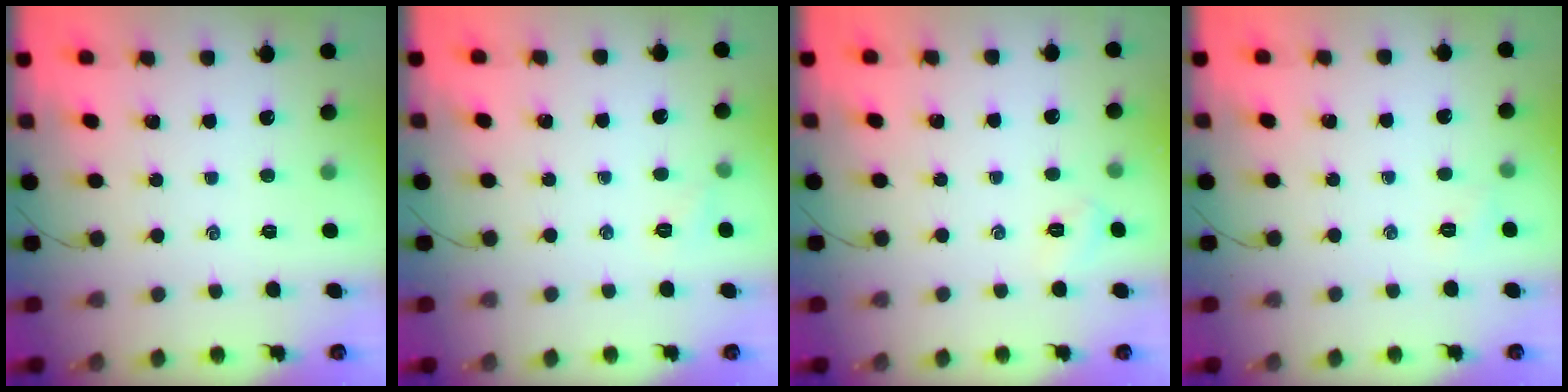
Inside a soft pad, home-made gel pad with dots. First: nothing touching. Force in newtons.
{"total": 4.2, "press": 4.0, "slide": 1.1}
{"total": 4.7, "press": 4.6, "slide": 1.1}
{"total": 3.5, "press": 3.3, "slide": 1.2}